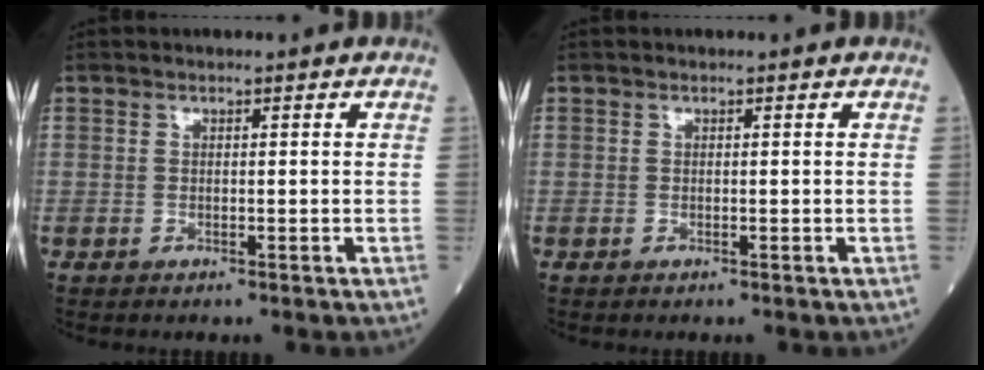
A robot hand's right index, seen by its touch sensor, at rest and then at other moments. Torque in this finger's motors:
{"motor_torque": [0.01, -0.01, 0.00, 0.02]}